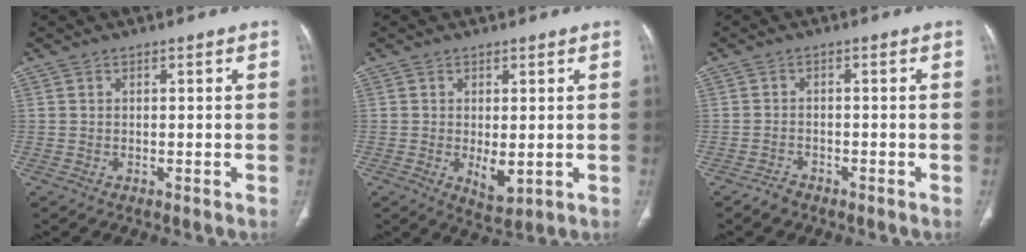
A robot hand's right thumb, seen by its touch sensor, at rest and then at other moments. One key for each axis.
{"total": 4.2, "fx": -0.5, "fy": 1.9, "fz": 3.6, "tx": -0.053, "ty": -0.013, "tz": 0.003}
{"total": 1.8, "fx": -1.5, "fy": 0.9, "fz": 0.2, "tx": -0.009, "ty": 0.007, "tz": -0.026}